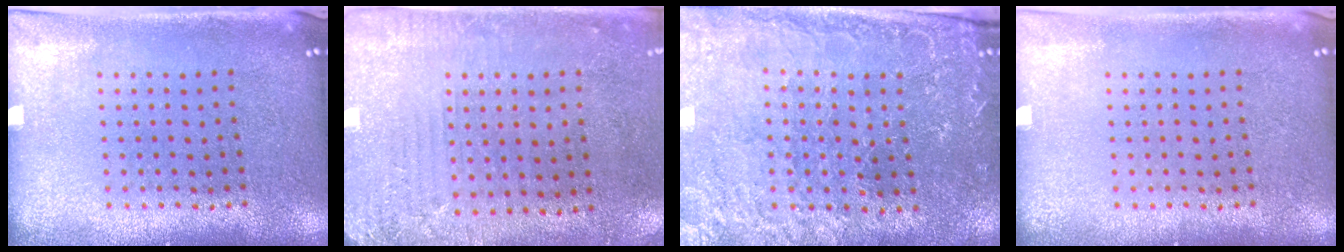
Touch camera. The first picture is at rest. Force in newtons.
{"total": 2.8, "press": 2.3, "slide": 1.5}
{"total": 1.2, "press": 1.2, "slide": 0.4}
{"total": 0.0}